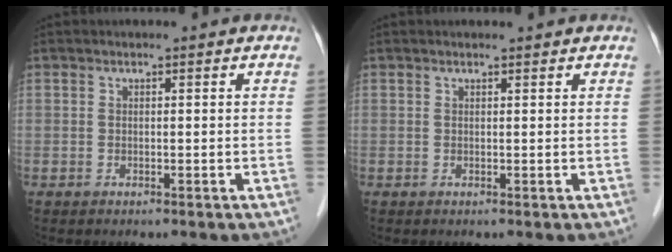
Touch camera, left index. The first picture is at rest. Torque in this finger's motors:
{"motor_torque": [0.19, -0.10, 0.00, -0.01]}